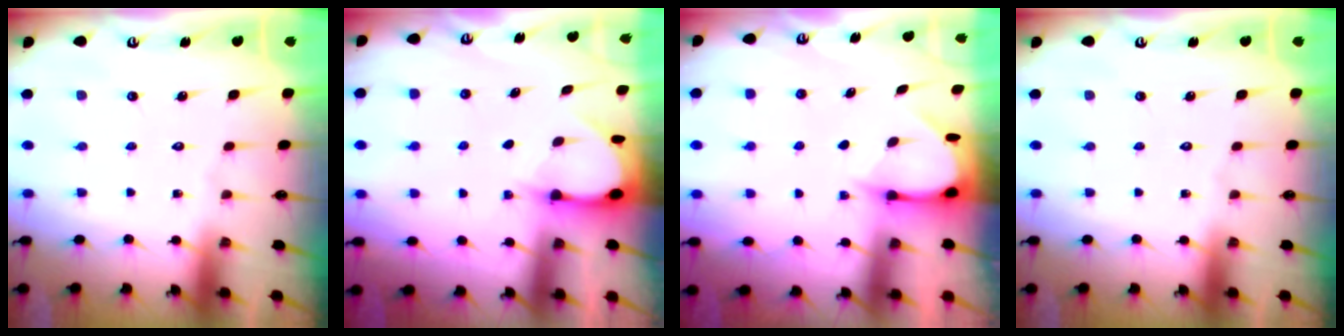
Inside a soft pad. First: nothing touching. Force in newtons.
{"total": 3.1, "press": 3.1, "slide": 0.4}
{"total": 3.8, "press": 3.8, "slide": 0.3}
{"total": 0.0}